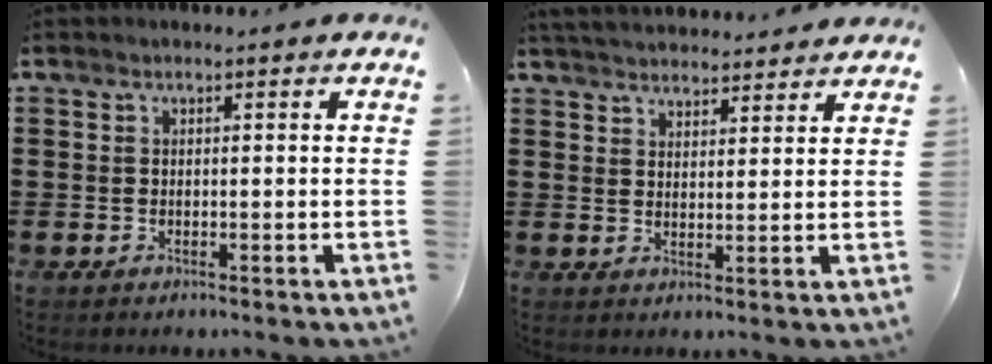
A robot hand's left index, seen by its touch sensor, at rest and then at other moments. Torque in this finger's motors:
{"motor_torque": [1.09, -1.05, 0.41, 0.11]}